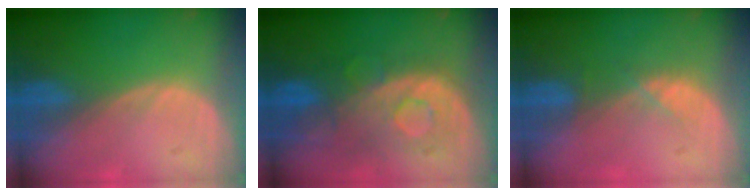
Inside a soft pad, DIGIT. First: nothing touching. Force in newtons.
{"total": 9.1, "press": 8.6, "slide": 3.0}
{"total": 2.3, "press": 2.2, "slide": 0.7}